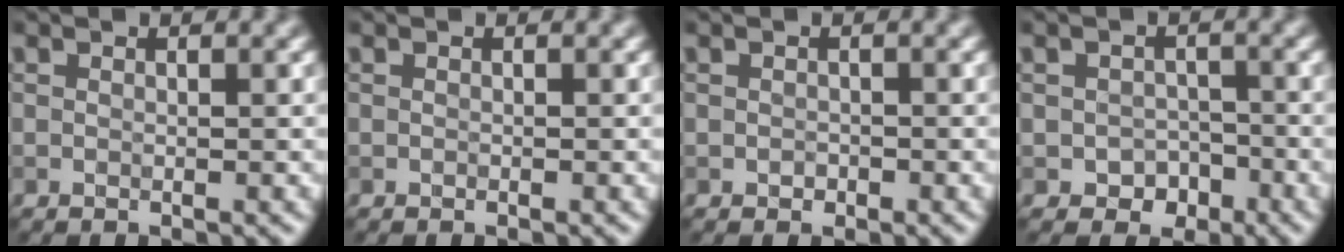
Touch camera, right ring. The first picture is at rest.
{"total": 0.0}
{"total": 0.6, "force": [-0.2, 0.6, 0.0], "torque": [0.002, -0.003, -0.005]}
{"total": 2.1, "force": [-1.1, 1.8, 0.4], "torque": [0.007, 0.003, -0.020]}